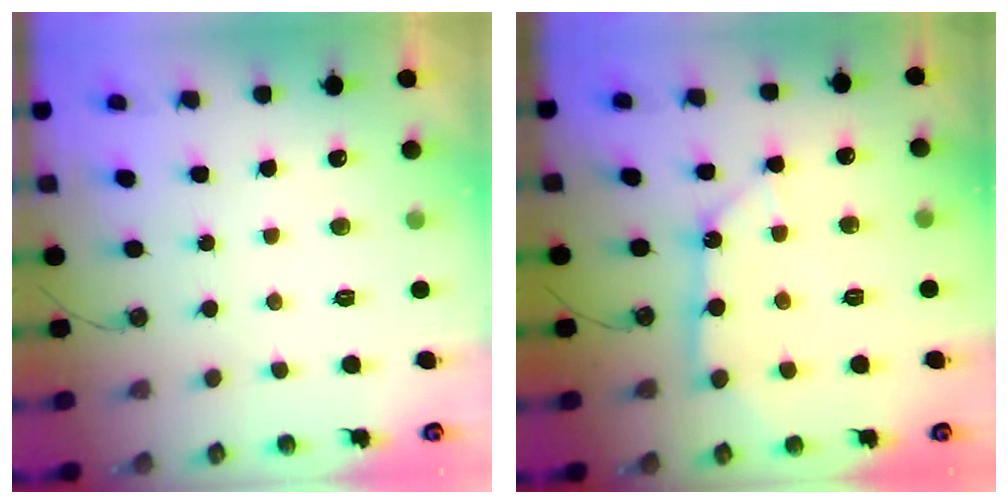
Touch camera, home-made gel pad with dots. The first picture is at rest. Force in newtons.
{"total": 10.9, "press": 10.8, "slide": 1.4}